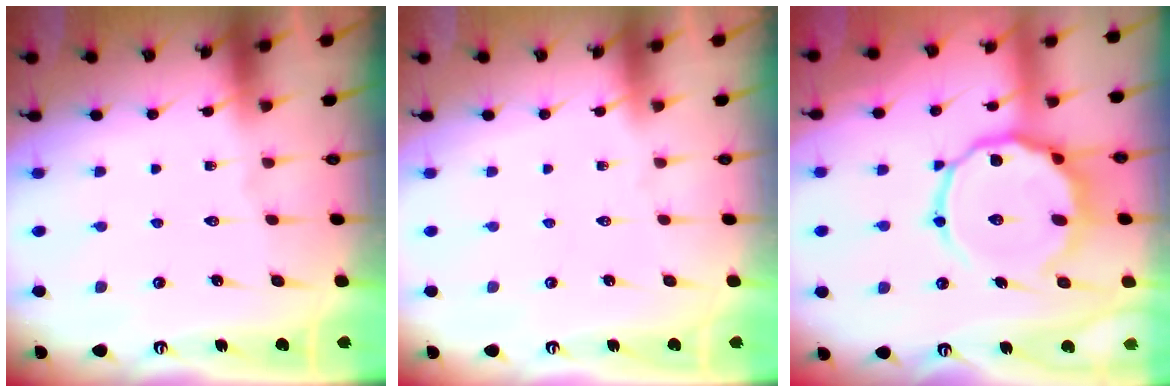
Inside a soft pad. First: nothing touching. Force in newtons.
{"total": 0.0}
{"total": 15.4, "press": 15.3, "slide": 1.5}